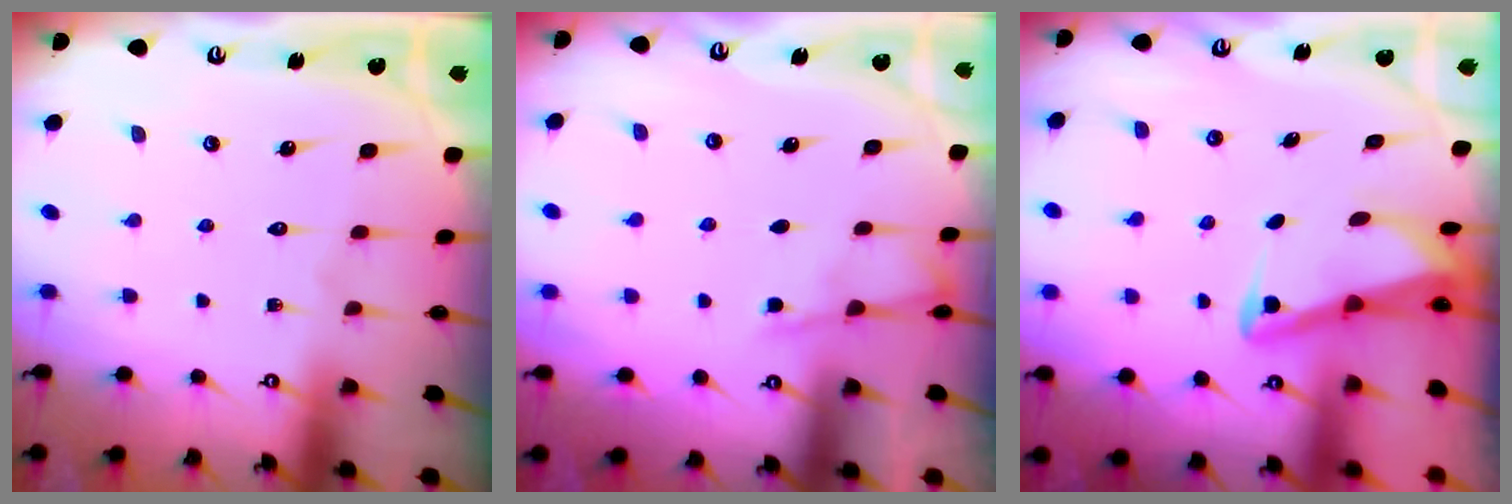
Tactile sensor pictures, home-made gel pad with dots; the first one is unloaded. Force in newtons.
{"total": 3.8, "press": 3.8, "slide": 0.4}
{"total": 3.0, "press": 3.0, "slide": 0.3}